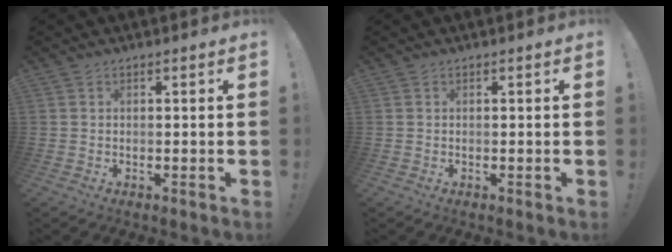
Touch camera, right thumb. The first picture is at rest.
{"total": 0.0}